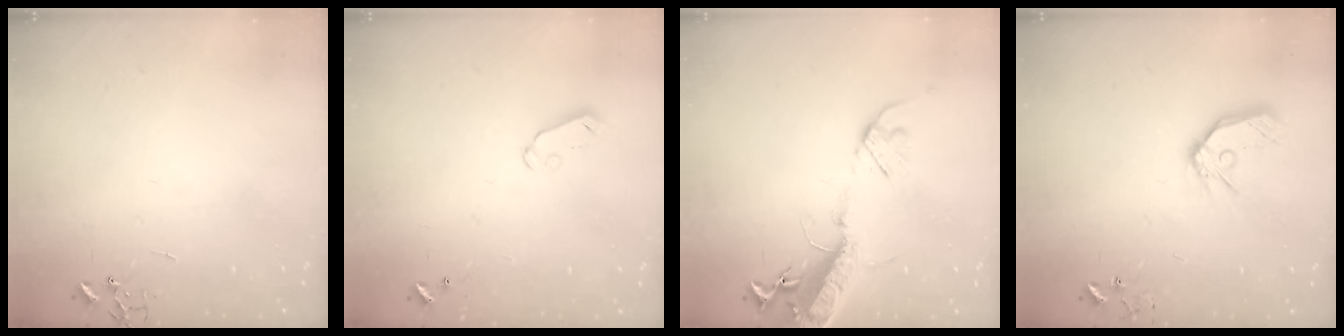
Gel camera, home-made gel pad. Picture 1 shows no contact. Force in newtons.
{"total": 4.0, "press": 4.0, "slide": 0.4}
{"total": 17.1, "press": 16.6, "slide": 4.0}
{"total": 13.0, "press": 12.9, "slide": 1.6}